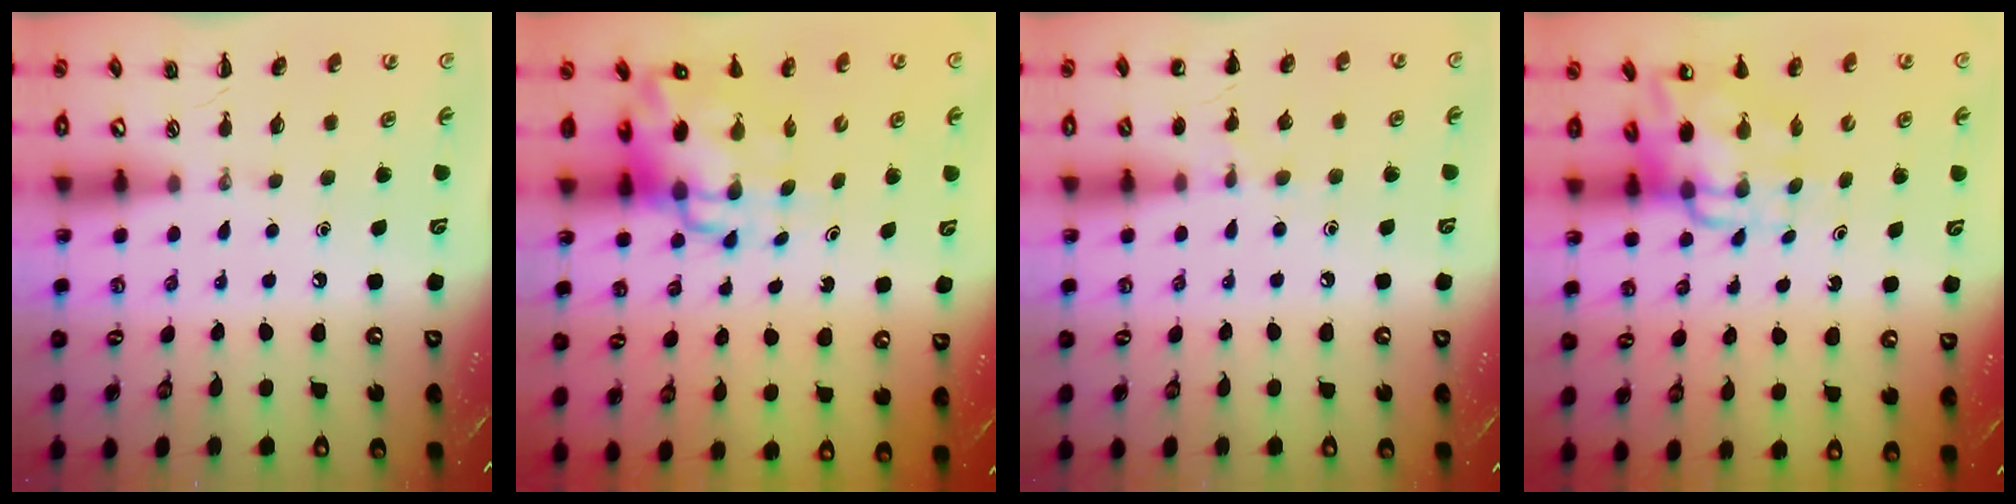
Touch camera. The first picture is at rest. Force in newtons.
{"total": 10.8, "press": 10.4, "slide": 2.8}
{"total": 6.6, "press": 6.3, "slide": 2.0}
{"total": 10.0, "press": 9.5, "slide": 3.2}